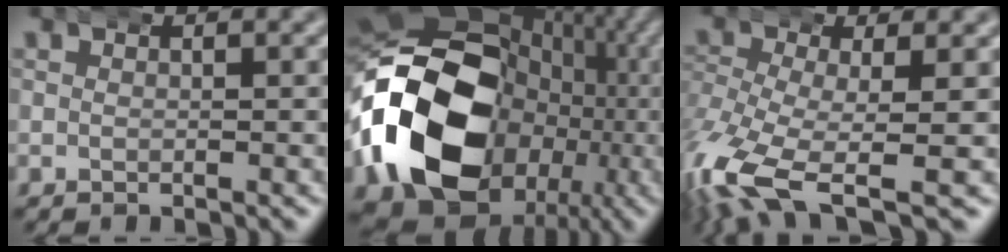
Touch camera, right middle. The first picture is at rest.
{"total": 25.3, "force": [-1.0, 18.3, 17.5], "torque": [-0.295, -0.026, -0.015]}
{"total": 7.4, "force": [-3.9, 3.3, 5.4], "torque": [-0.141, -0.053, -0.038]}